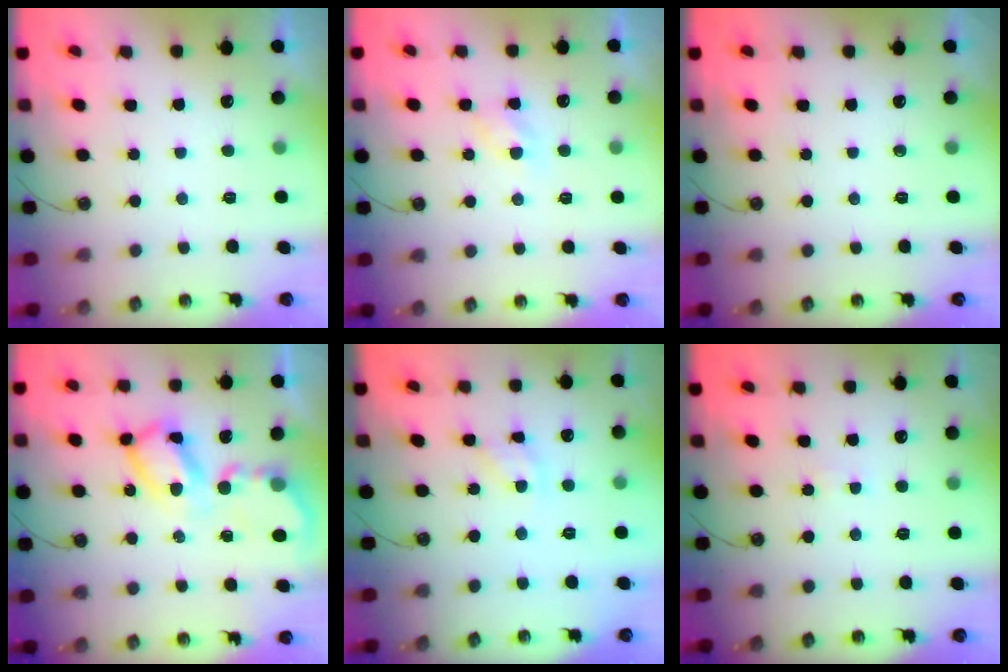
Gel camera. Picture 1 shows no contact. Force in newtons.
{"total": 5.0, "press": 4.9, "slide": 0.7}
{"total": 0.0}
{"total": 12.2, "press": 12.1, "slide": 1.1}
{"total": 8.2, "press": 8.2, "slide": 0.4}
{"total": 1.7, "press": 1.7, "slide": 0.2}